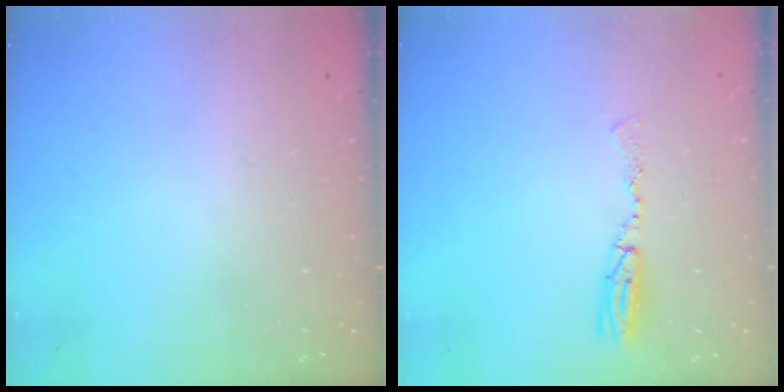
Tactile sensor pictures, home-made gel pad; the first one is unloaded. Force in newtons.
{"total": 6.9, "press": 6.7, "slide": 1.8}